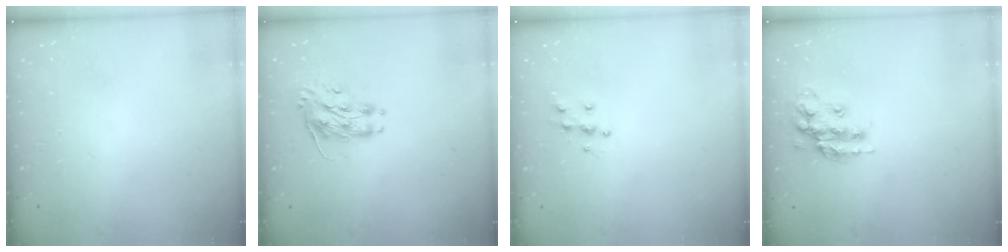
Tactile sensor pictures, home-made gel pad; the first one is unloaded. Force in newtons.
{"total": 8.2, "press": 8.1, "slide": 0.3}
{"total": 5.7, "press": 5.7, "slide": 0.6}
{"total": 14.0, "press": 14.0, "slide": 0.6}